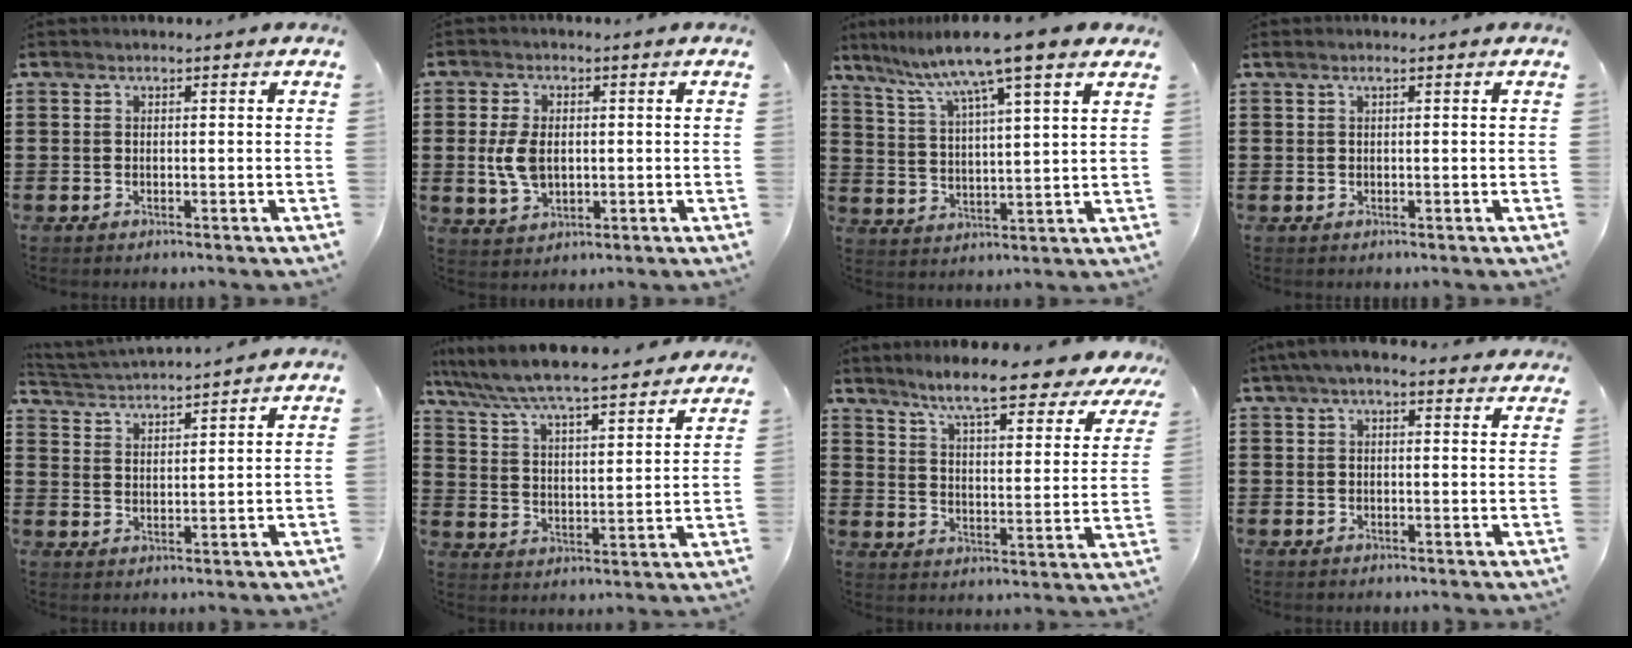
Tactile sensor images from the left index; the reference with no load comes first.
{"total": 5.8, "force": [0.2, 3.7, 4.5], "torque": [-0.112, 0.004, -0.001]}
{"total": 9.1, "force": [7.1, -0.3, 5.8], "torque": [-0.137, -0.036, 0.113]}
{"total": 0.8, "force": [0.2, 0.1, 0.7], "torque": [-0.012, -0.001, 0.004]}
{"total": 3.0, "force": [3.0, -0.4, -0.1], "torque": [-0.012, -0.017, 0.050]}
{"total": 6.4, "force": [6.1, -0.1, 1.9], "torque": [-0.065, -0.044, 0.101]}
{"total": 8.5, "force": [7.4, -0.2, 4.1], "torque": [-0.101, -0.049, 0.120]}
{"total": 3.6, "force": [2.4, 1.4, 2.3], "torque": [-0.051, 0.005, 0.044]}